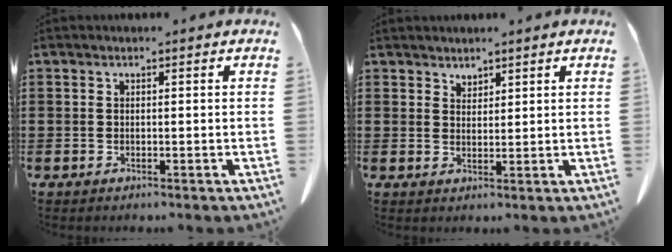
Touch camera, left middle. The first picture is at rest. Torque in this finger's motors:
{"motor_torque": [1.17, 0.97, -0.04, 0.00]}